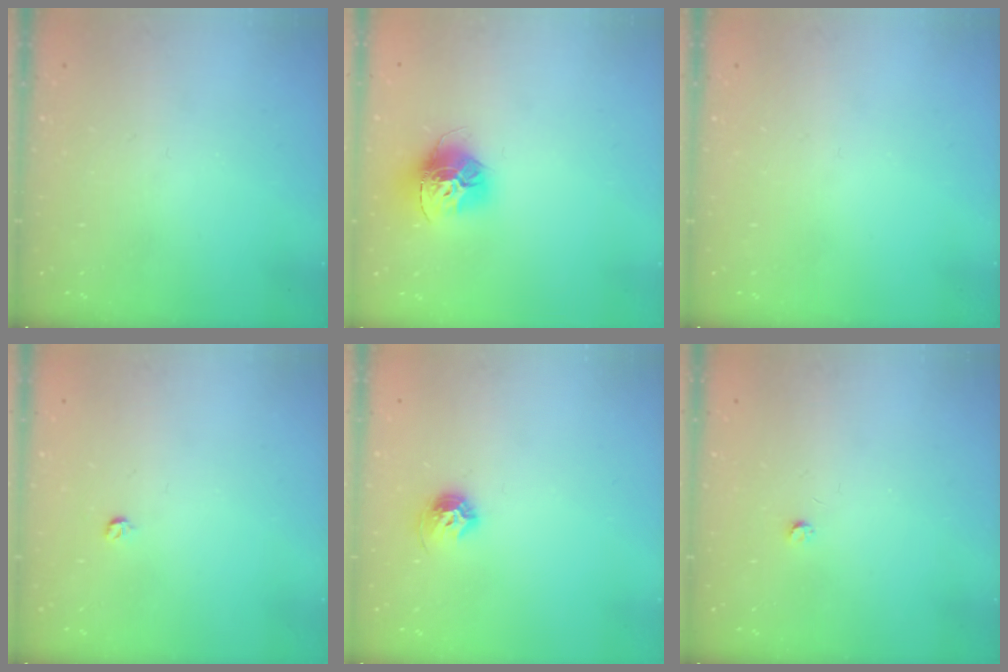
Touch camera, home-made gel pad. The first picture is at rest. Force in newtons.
{"total": 13.9, "press": 13.8, "slide": 1.4}
{"total": 0.0}
{"total": 3.2, "press": 3.2, "slide": 0.4}
{"total": 8.4, "press": 8.3, "slide": 0.9}
{"total": 2.5, "press": 2.5, "slide": 0.4}